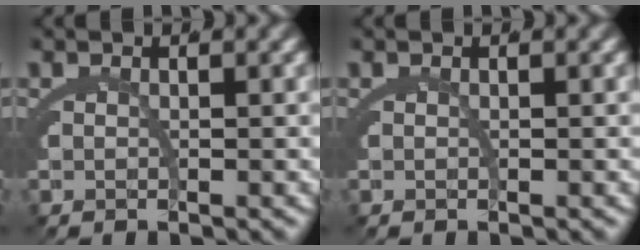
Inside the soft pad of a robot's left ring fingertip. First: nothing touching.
{"total": 0.0}